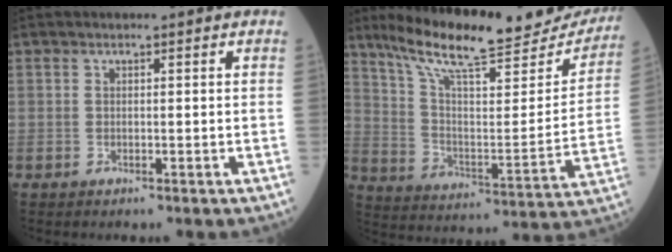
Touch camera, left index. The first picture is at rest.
{"total": 25.6, "force": [22.4, 4.5, 11.5], "torque": [-0.183, -0.039, 0.316]}